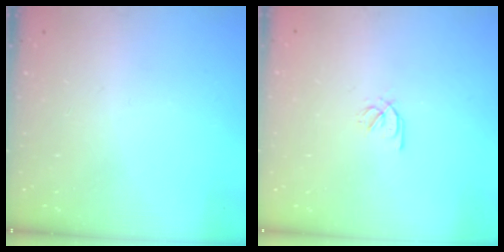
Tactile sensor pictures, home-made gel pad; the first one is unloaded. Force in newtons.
{"total": 2.1, "press": 2.0, "slide": 0.7}